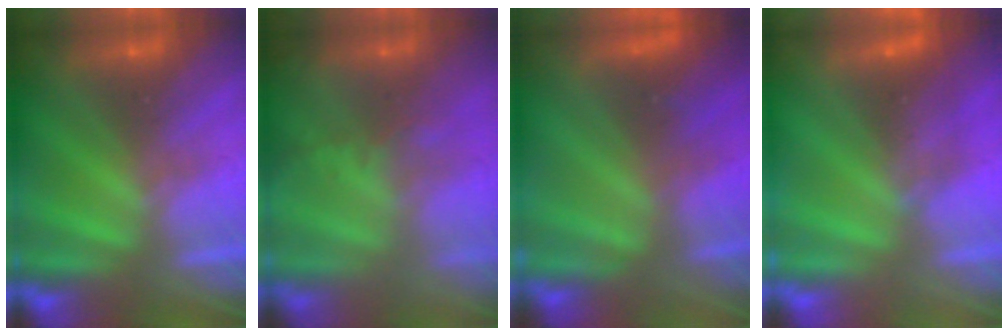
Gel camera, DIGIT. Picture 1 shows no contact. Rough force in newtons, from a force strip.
{"total": 7.2}
{"total": 3.2}
{"total": 2.3}